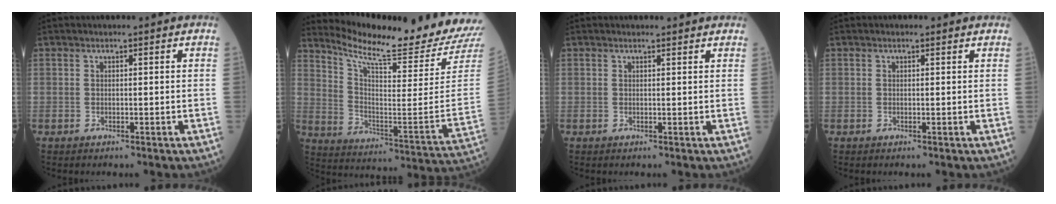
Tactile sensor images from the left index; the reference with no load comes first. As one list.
[{"total": 21.0, "force": [19.9, -1.6, 6.5], "torque": [-0.130, -0.123, 0.278]}, {"total": 2.6, "force": [2.5, 0.6, 0.4], "torque": [-0.008, 0.005, 0.021]}, {"total": 0.6, "force": [0.5, 0.3, 0.1], "torque": [-0.007, -0.007, 0.000]}]